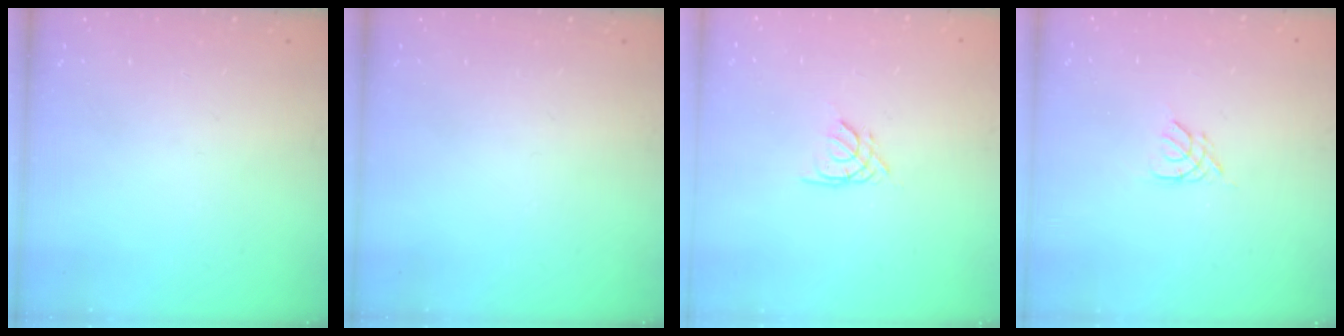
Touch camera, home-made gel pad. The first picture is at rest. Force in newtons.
{"total": 0.0}
{"total": 1.9, "press": 1.8, "slide": 0.5}
{"total": 2.7, "press": 2.7, "slide": 0.5}